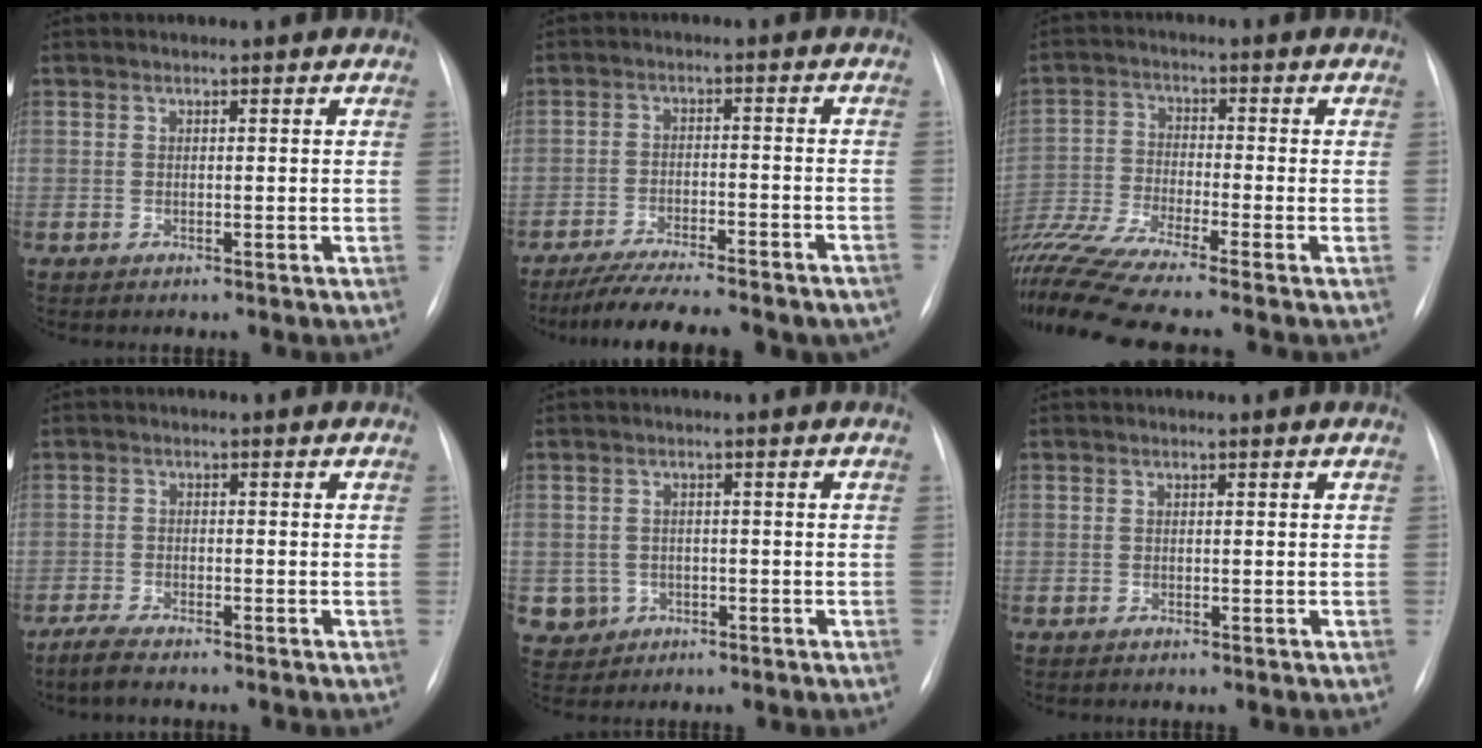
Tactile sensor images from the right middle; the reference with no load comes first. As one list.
[{"total": 16.9, "force": [-14.7, 3.0, 7.8], "torque": [-0.119, -0.009, -0.205]}, {"total": 13.2, "force": [-11.2, -1.4, 6.9], "torque": [-0.141, -0.022, -0.202]}, {"total": 3.5, "force": [-3.0, 0.4, 1.8], "torque": [-0.045, -0.011, -0.053]}, {"total": 3.7, "force": [-1.2, 3.5, 0.1], "torque": [-0.002, 0.008, -0.014]}, {"total": 0.0}]